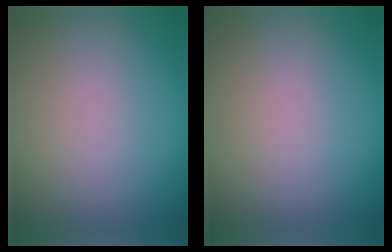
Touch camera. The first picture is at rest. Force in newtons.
{"total": 0.0}